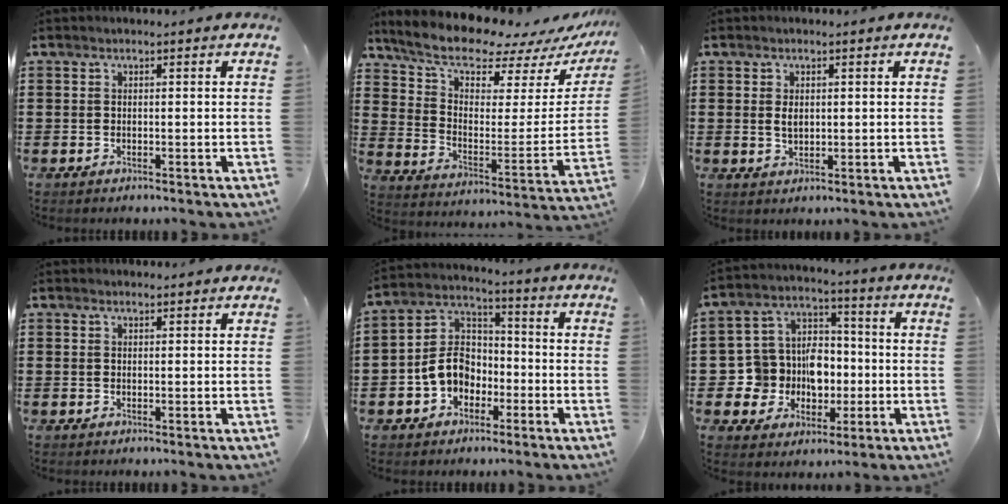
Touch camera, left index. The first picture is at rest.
{"total": 10.3, "force": [9.2, 2.6, 3.7], "torque": [-0.105, -0.066, 0.160]}
{"total": 2.0, "force": [0.4, 1.1, 1.6], "torque": [-0.036, 0.005, 0.007]}
{"total": 0.7, "force": [0.6, 0.2, 0.2], "torque": [-0.006, 0.000, 0.013]}
{"total": 7.2, "force": [-2.5, 5.8, 3.5], "torque": [-0.102, 0.009, -0.057]}
{"total": 9.7, "force": [-0.6, 9.1, 3.5], "torque": [-0.100, 0.002, -0.002]}